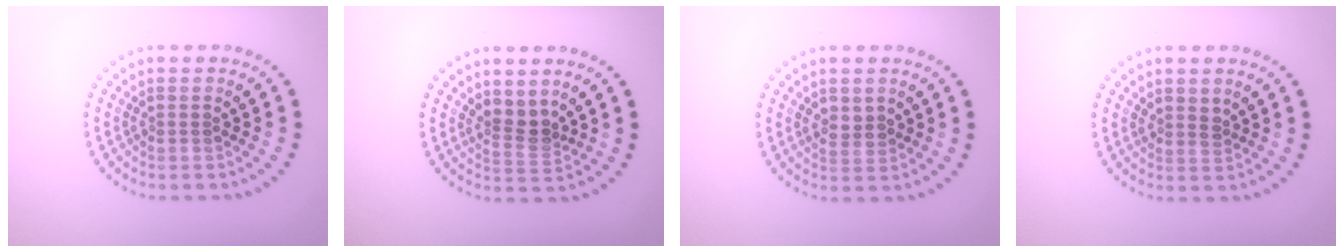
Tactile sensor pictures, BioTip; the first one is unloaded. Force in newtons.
{"total": 2.4, "press": 1.9, "slide": 1.5}
{"total": 1.7, "press": 1.6, "slide": 0.5}
{"total": 1.1, "press": 1.0, "slide": 0.6}